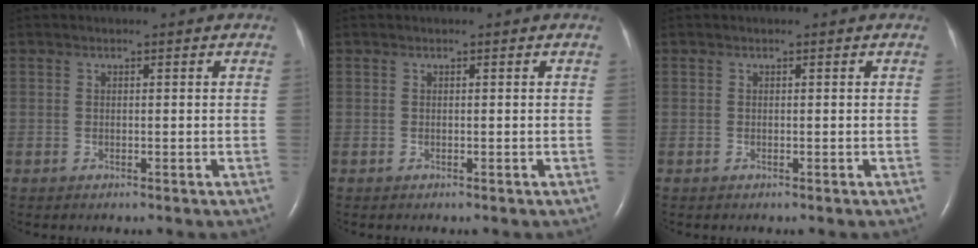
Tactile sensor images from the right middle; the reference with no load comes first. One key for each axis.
{"total": 0.0}
{"total": 0.0}